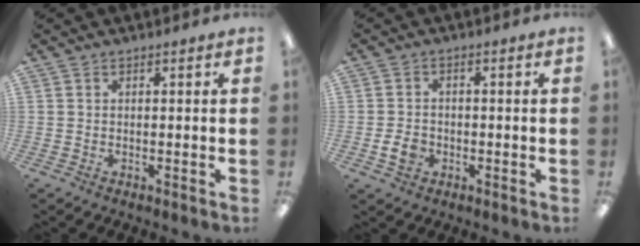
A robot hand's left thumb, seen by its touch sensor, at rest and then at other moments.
{"total": 4.1, "force": [-1.3, 3.1, 2.3], "torque": [-0.042, 0.006, -0.023]}